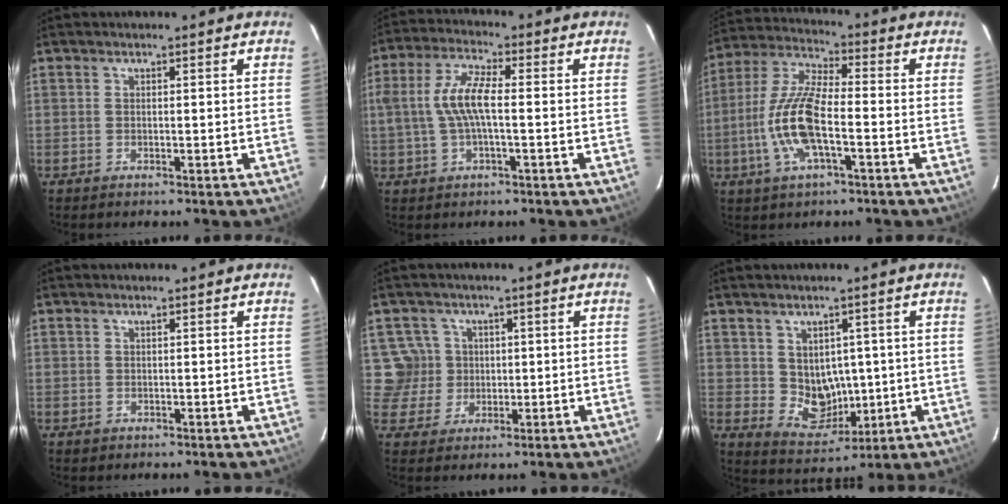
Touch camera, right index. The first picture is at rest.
{"total": 8.3, "force": [-0.5, 2.7, 7.9], "torque": [-0.162, 0.010, -0.007]}
{"total": 13.0, "force": [-3.6, 4.1, 11.8], "torque": [-0.253, 0.001, -0.076]}
{"total": 0.9, "force": [0.3, 0.8, 0.1], "torque": [0.006, 0.005, 0.003]}
{"total": 5.6, "force": [0.9, 5.6, 0.2], "torque": [-0.002, 0.015, 0.018]}
{"total": 7.3, "force": [0.8, 6.5, 3.2], "torque": [-0.061, -0.001, 0.036]}